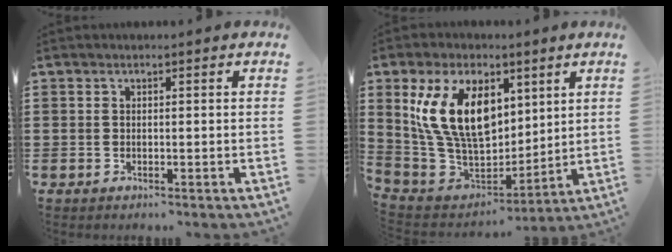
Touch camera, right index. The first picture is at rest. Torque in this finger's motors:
{"motor_torque": [2.14, 0.00, 1.05, 0.21]}